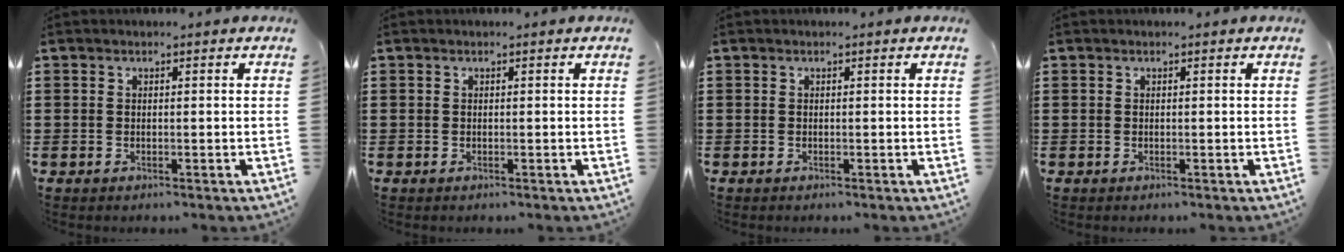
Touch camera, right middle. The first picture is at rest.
{"total": 0.0}
{"total": 0.0}
{"total": 0.0}